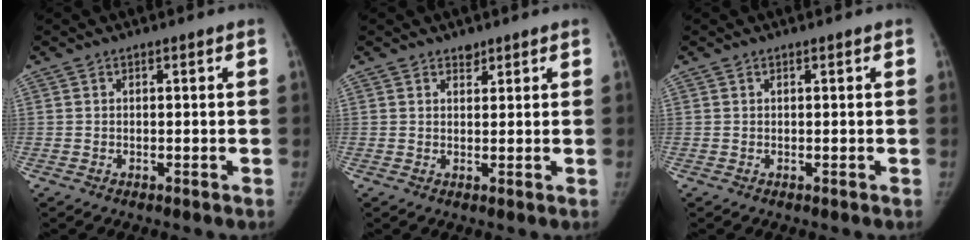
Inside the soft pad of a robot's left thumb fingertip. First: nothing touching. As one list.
[{"total": 1.8, "force": [1.4, 1.0, 0.4], "torque": [0.005, -0.011, 0.021]}, {"total": 0.0}]